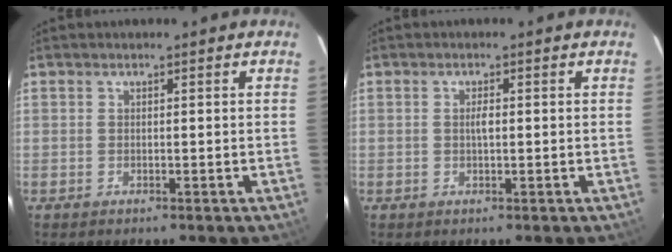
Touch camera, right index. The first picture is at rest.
{"total": 1.4, "force": [0.0, 0.5, 1.3], "torque": [-0.025, 0.002, -0.001]}